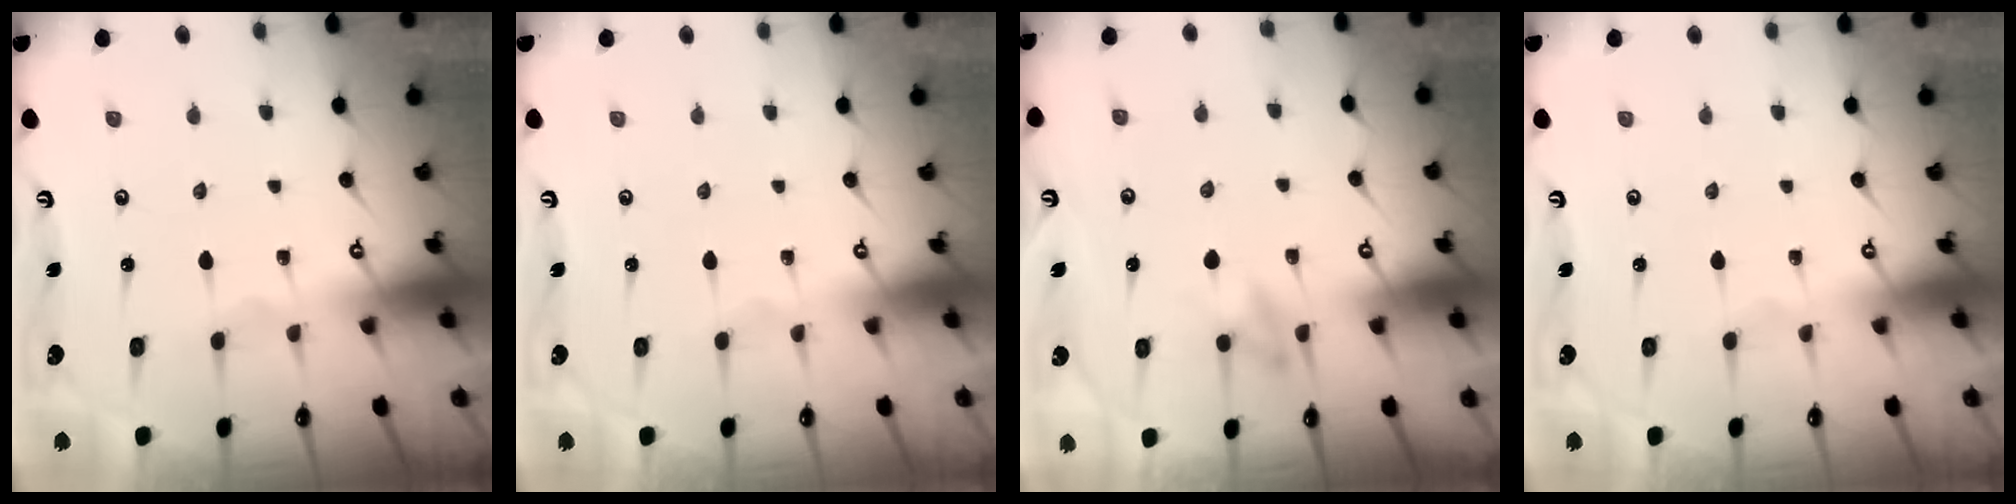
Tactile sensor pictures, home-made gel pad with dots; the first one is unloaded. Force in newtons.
{"total": 0.0}
{"total": 4.9, "press": 4.8, "slide": 0.6}
{"total": 0.0}